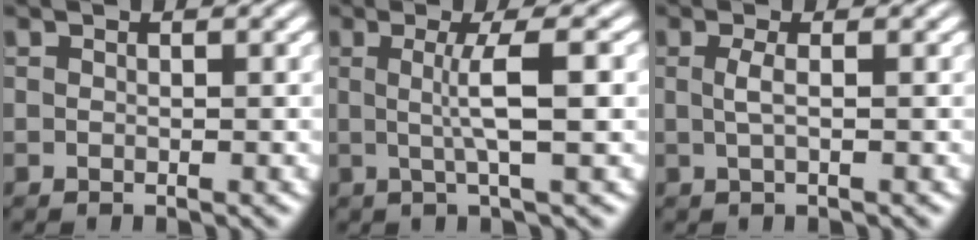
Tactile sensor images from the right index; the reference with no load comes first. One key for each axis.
{"total": 3.5, "fx": 0.4, "fy": -1.3, "fz": 3.3, "tx": -0.053, "ty": -0.001, "tz": 0.011}
{"total": 1.5, "fx": -0.1, "fy": -1.2, "fz": 1.0, "tx": -0.019, "ty": -0.004, "tz": 0.005}